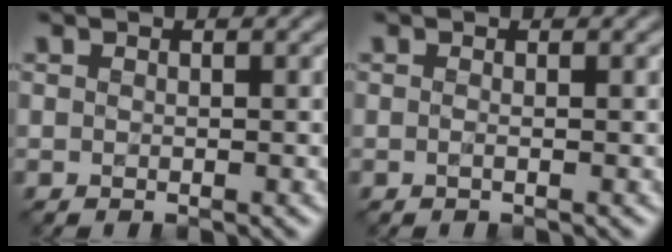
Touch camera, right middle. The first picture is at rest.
{"total": 0.7, "force": [-0.2, 0.3, 0.6], "torque": [-0.012, -0.007, -0.007]}